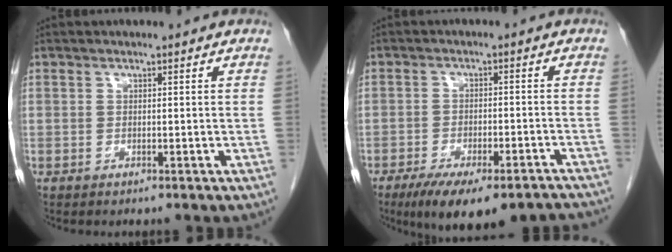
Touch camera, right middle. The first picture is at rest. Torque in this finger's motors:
{"motor_torque": [1.31, -0.83, 0.22, 0.13]}